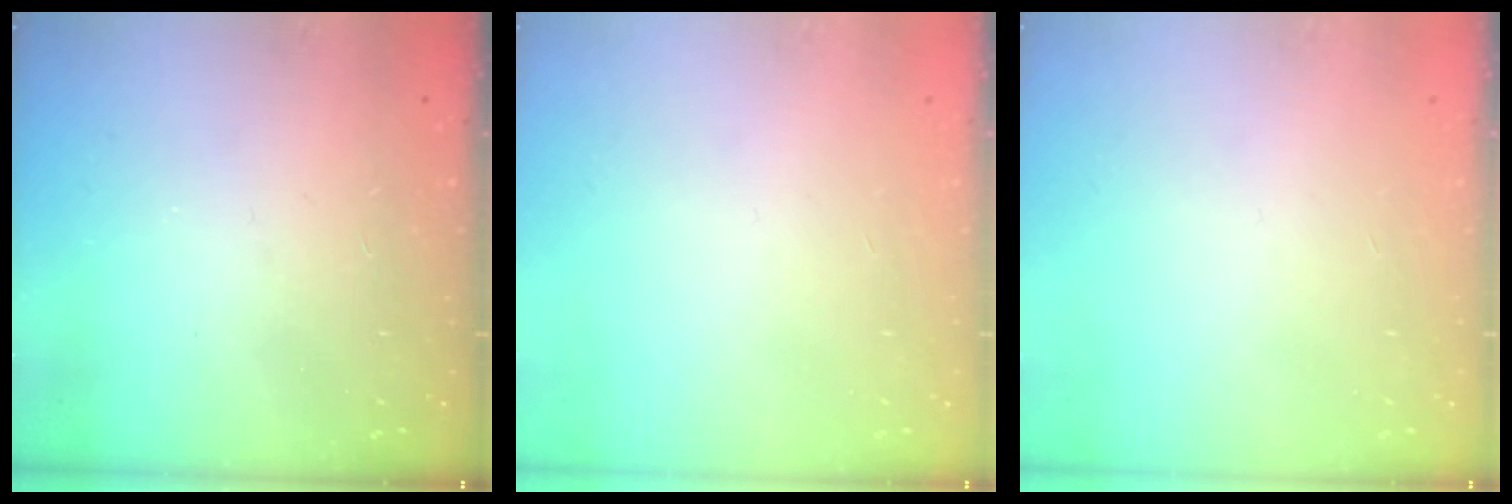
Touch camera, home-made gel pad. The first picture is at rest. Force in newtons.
{"total": 0.0}
{"total": 0.0}